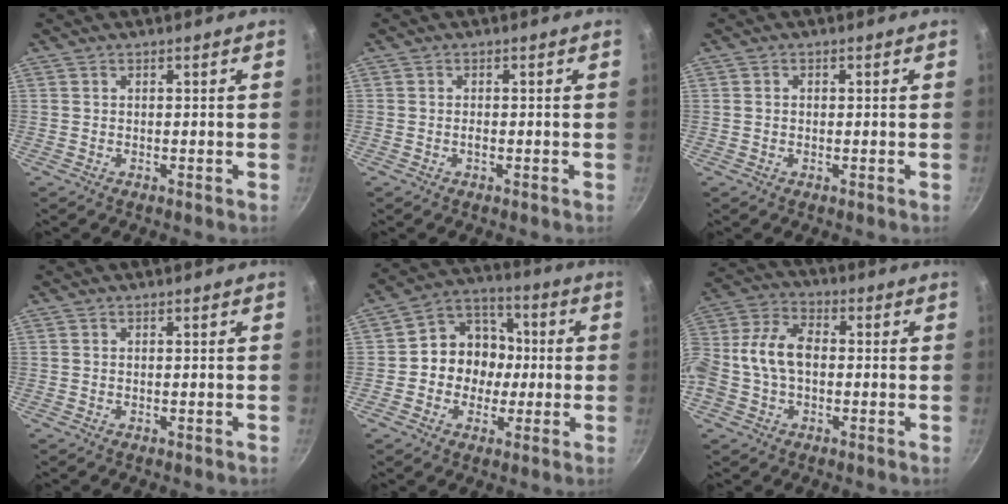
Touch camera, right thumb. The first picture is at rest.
{"total": 0.9, "force": [-0.4, 0.5, 0.7], "torque": [-0.013, 0.005, -0.007]}
{"total": 0.9, "force": [0.0, 0.7, 0.5], "torque": [-0.007, 0.005, -0.001]}
{"total": 0.0}
{"total": 11.7, "force": [-0.8, 10.3, 5.6], "torque": [-0.039, 0.029, -0.033]}
{"total": 11.5, "force": [-0.7, 7.9, 8.3], "torque": [-0.143, 0.036, -0.032]}